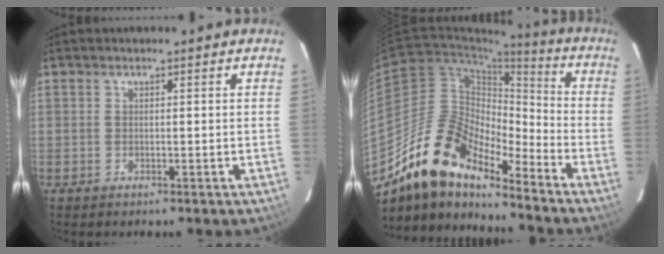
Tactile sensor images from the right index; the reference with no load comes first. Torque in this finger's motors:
{"motor_torque": [0.51, -0.61, 0.80, 0.16]}